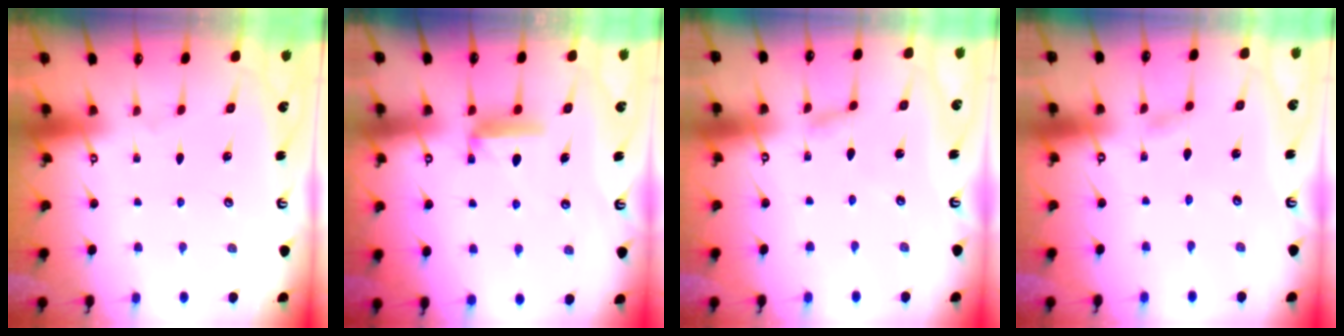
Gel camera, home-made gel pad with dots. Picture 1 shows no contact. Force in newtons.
{"total": 7.8, "press": 7.8, "slide": 0.2}
{"total": 2.5, "press": 2.5, "slide": 0.1}
{"total": 2.1, "press": 2.1, "slide": 0.2}